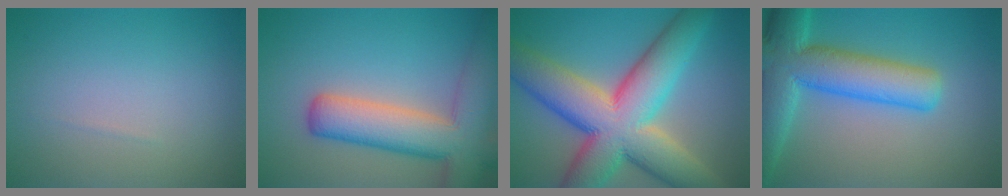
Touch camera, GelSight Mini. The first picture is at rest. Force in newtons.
{"total": 9.6, "press": 9.6, "slide": 0.6}
{"total": 14.1, "press": 14.1, "slide": 0.6}
{"total": 9.7, "press": 9.7, "slide": 0.6}